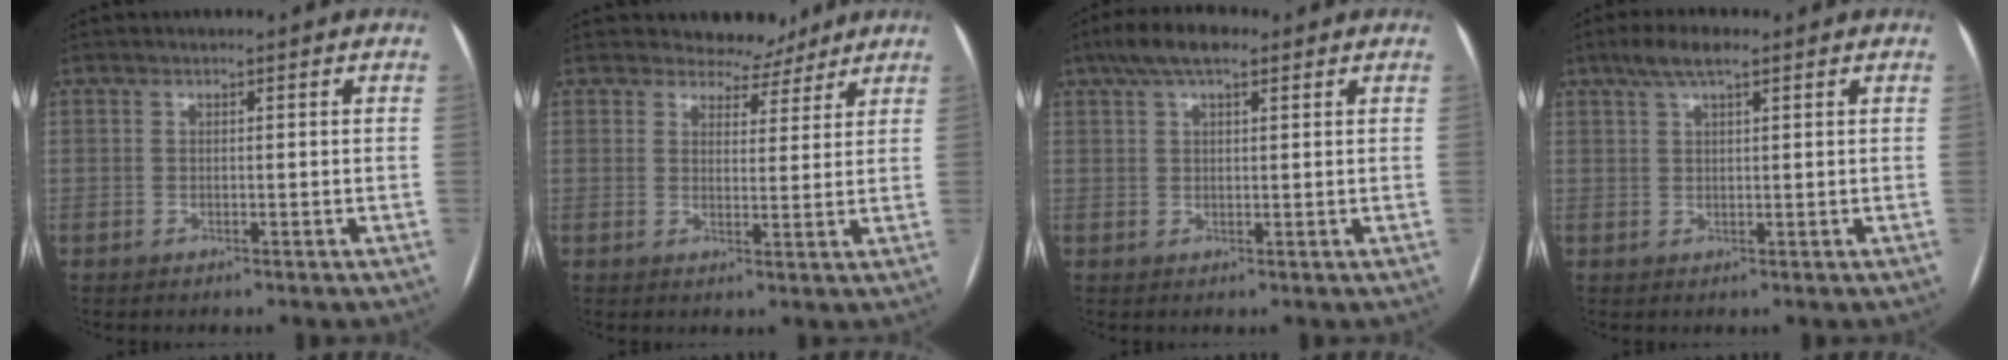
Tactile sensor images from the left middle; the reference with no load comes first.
{"total": 4.8, "force": [4.3, 2.3, 0.1], "torque": [0.006, -0.004, 0.051]}
{"total": 6.3, "force": [4.0, 2.0, 4.4], "torque": [-0.087, 0.026, 0.066]}
{"total": 4.7, "force": [2.9, 1.0, 3.5], "torque": [-0.073, 0.022, 0.053]}